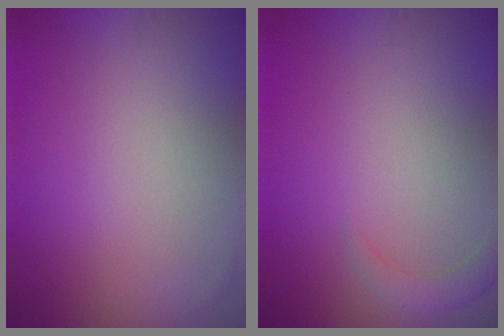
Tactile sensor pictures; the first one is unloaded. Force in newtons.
{"total": 1.5, "press": 1.4, "slide": 0.2}